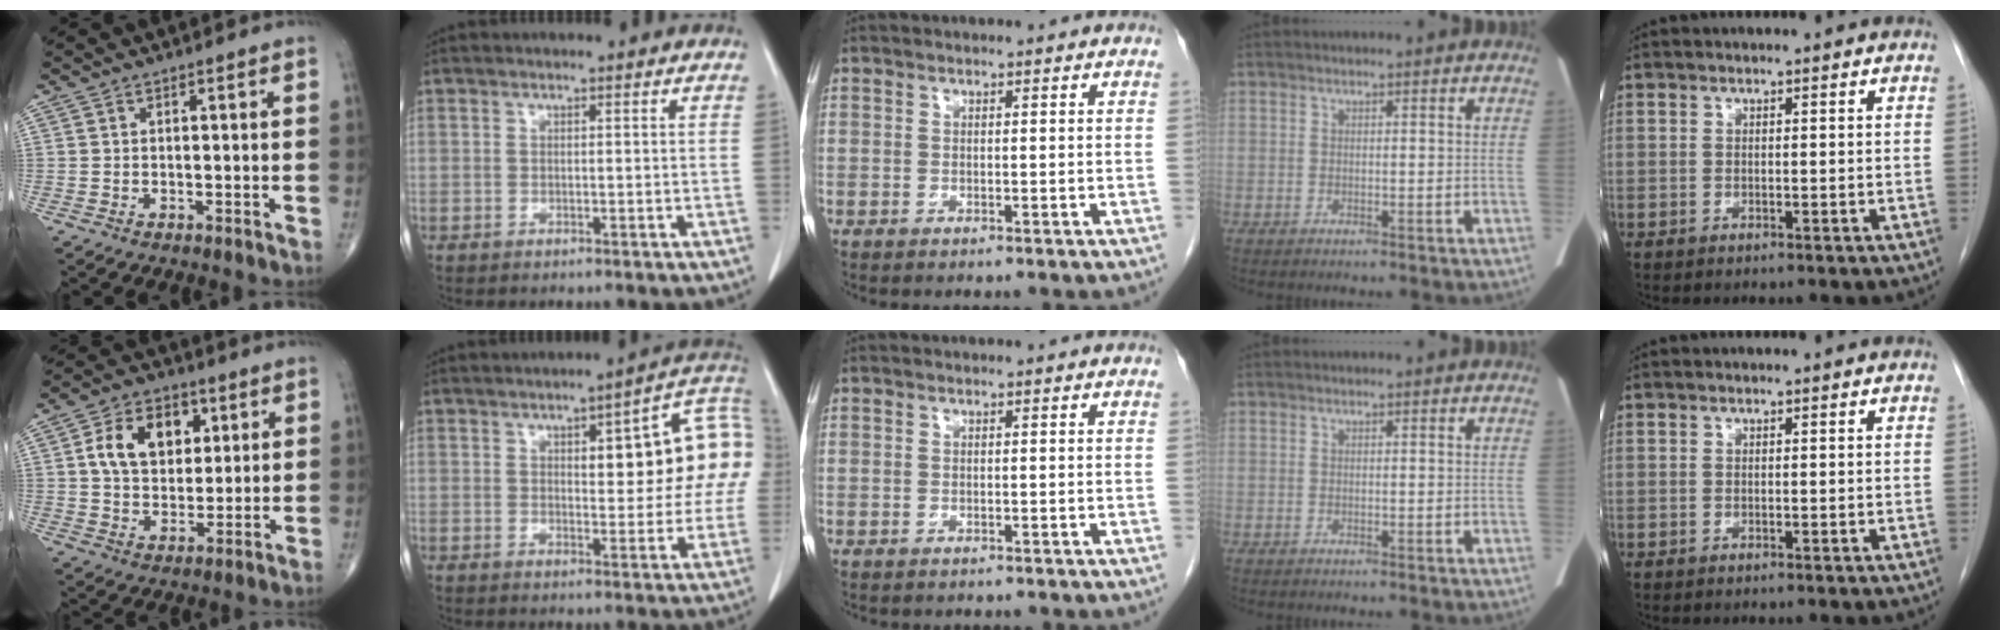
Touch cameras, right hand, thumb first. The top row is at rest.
{"thumb": {"total": 12.0, "force": [3.5, 8.2, 8.0], "torque": [-0.103, -0.004, 0.059]}, "index": {"total": 14.3, "force": [2.5, 4.4, 13.4], "torque": [-0.163, 0.034, 0.027]}, "middle": {"total": 1.5, "force": [-1.4, 0.6, 0.3], "torque": [-0.011, -0.001, -0.016]}}